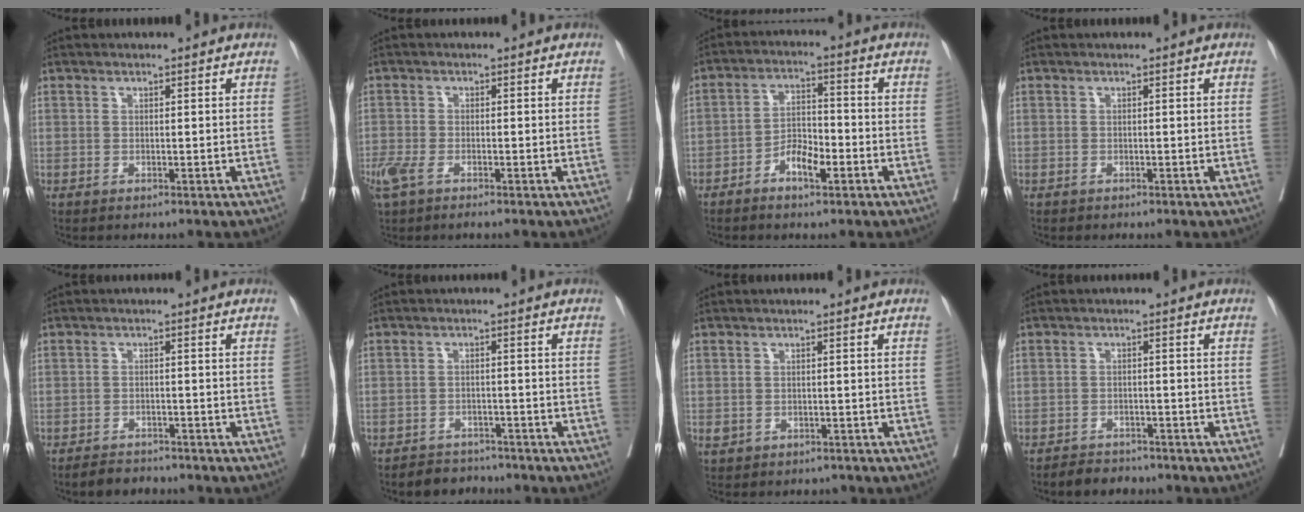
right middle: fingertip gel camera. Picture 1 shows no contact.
{"total": 4.2, "force": [-2.7, 1.5, 2.9], "torque": [-0.067, -0.010, -0.052]}
{"total": 5.3, "force": [-2.9, 1.9, 4.1], "torque": [-0.076, 0.007, -0.051]}
{"total": 0.0}
{"total": 3.7, "force": [-3.3, 1.3, 0.8], "torque": [-0.016, -0.004, -0.054]}
{"total": 4.5, "force": [-4.1, 1.8, 0.0], "torque": [0.001, 0.000, -0.063]}
{"total": 2.2, "force": [-1.1, 1.7, 0.7], "torque": [-0.014, 0.004, -0.008]}
{"total": 4.0, "force": [-3.6, 1.6, 0.6], "torque": [-0.013, -0.002, -0.055]}